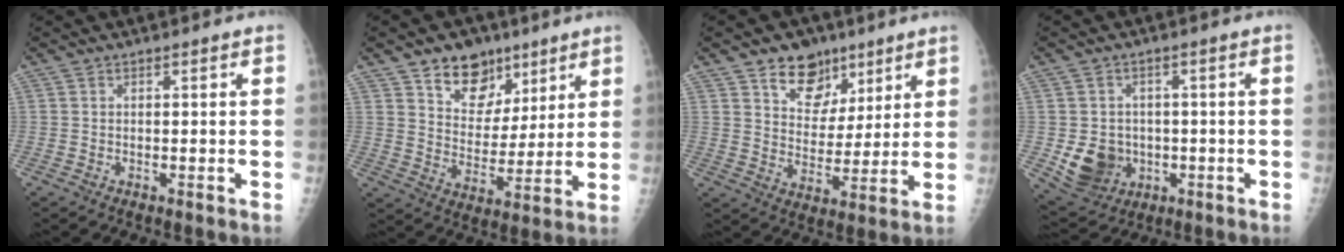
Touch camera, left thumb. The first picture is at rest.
{"total": 12.3, "force": [7.8, 8.3, 4.6], "torque": [-0.033, -0.042, 0.132]}
{"total": 10.9, "force": [6.9, 7.5, 3.9], "torque": [-0.026, -0.038, 0.116]}
{"total": 8.9, "force": [-1.4, 7.9, 4.0], "torque": [-0.041, 0.003, -0.006]}